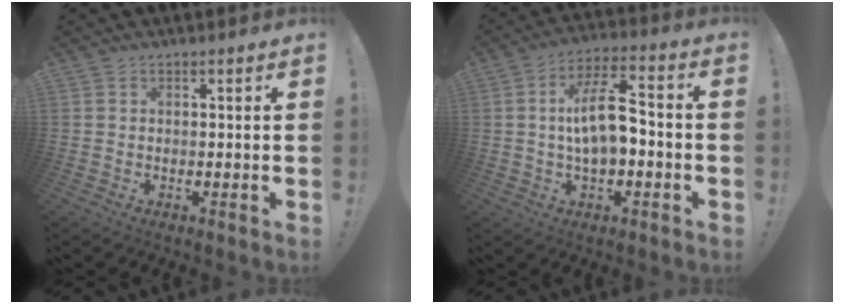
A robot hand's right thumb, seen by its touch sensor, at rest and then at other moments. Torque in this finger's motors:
{"motor_torque": [1.24, 1.29, 0.34, 0.82, 0.09]}